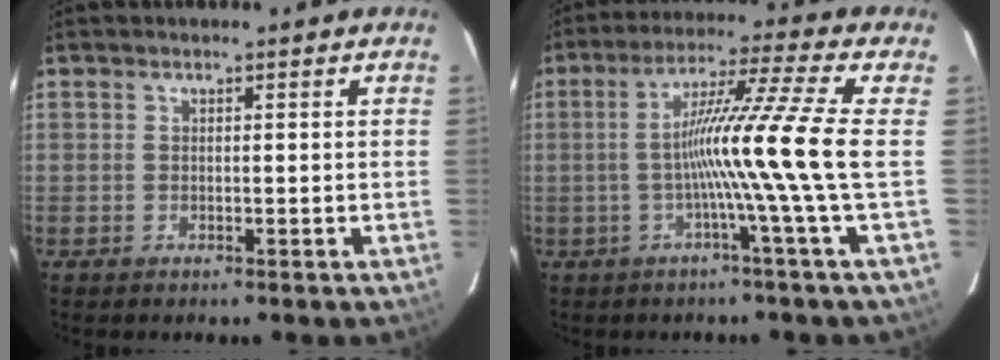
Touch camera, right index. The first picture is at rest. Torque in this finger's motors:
{"motor_torque": [1.42, -0.11, 0.60, 0.21]}